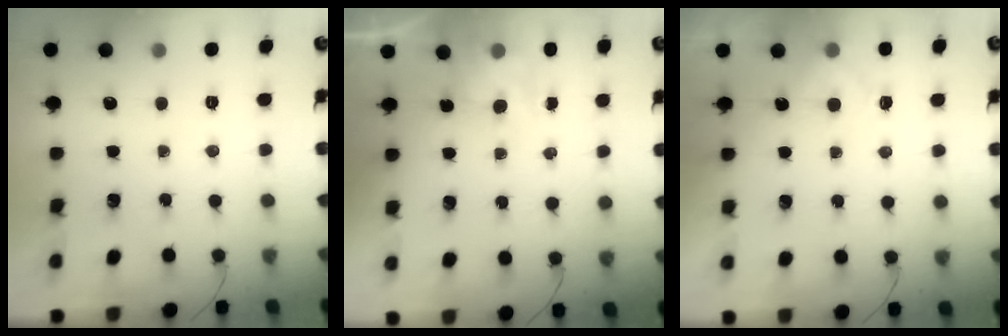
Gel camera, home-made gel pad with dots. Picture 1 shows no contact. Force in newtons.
{"total": 4.7, "press": 4.6, "slide": 0.7}
{"total": 2.9, "press": 2.5, "slide": 1.5}